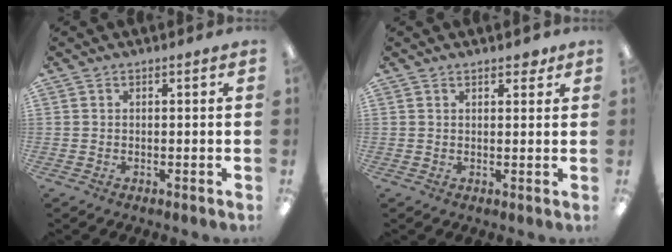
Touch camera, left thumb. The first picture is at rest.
{"total": 2.8, "force": [2.0, 1.1, 1.6], "torque": [-0.018, -0.005, 0.032]}